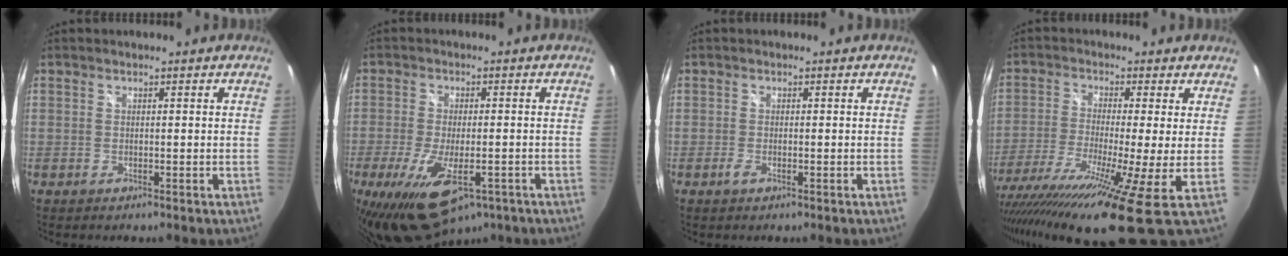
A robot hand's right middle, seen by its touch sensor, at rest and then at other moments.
{"total": 13.9, "force": [-7.2, 5.9, 10.3], "torque": [-0.211, -0.044, -0.112]}
{"total": 1.1, "force": [-0.7, 0.4, 0.8], "torque": [-0.018, -0.003, -0.014]}
{"total": 19.0, "force": [-10.4, 0.9, 15.8], "torque": [-0.298, -0.087, -0.180]}